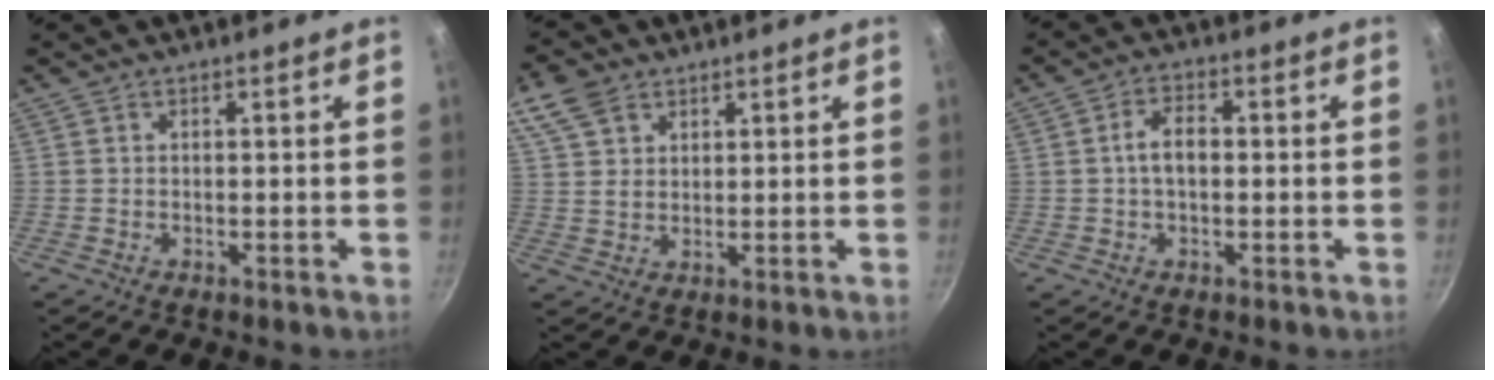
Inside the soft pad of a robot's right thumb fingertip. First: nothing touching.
{"total": 7.3, "force": [4.2, 4.9, 3.6], "torque": [-0.059, -0.004, 0.078]}
{"total": 4.9, "force": [0.1, 2.9, 4.0], "torque": [-0.064, 0.016, -0.005]}